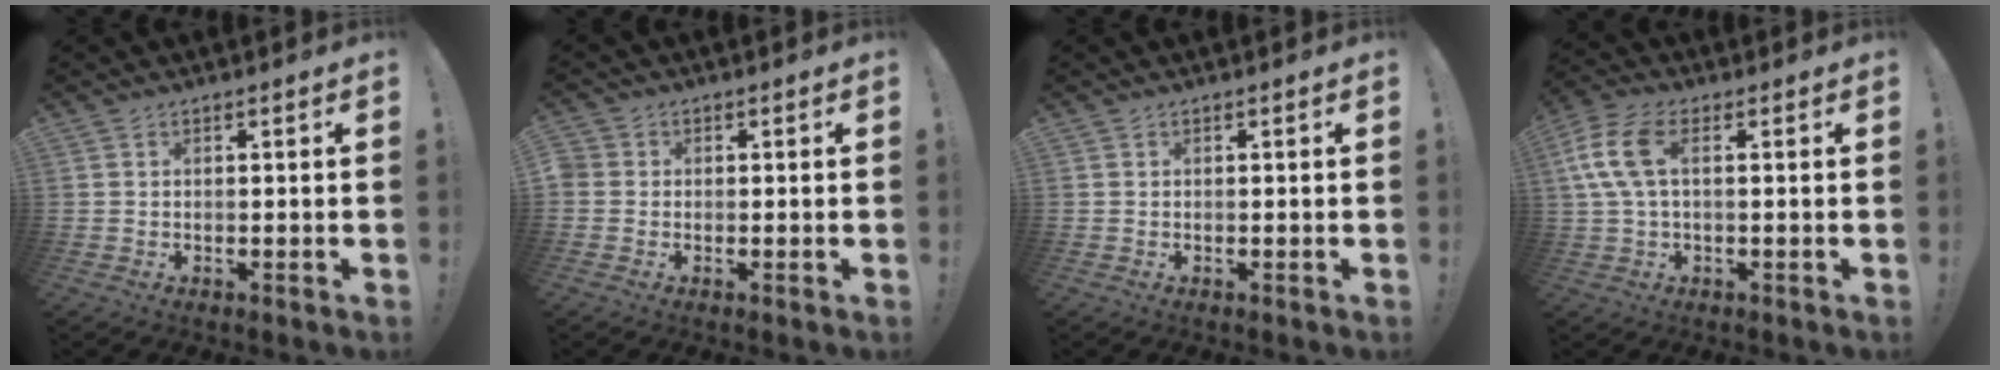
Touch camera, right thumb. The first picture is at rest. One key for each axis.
{"total": 1.6, "fx": -0.4, "fy": 1.3, "fz": 0.8, "tx": -0.023, "ty": 0.003, "tz": -0.007}
{"total": 0.0}
{"total": 10.4, "fx": 2.1, "fy": 5.1, "fz": 8.8, "tx": -0.186, "ty": 0.004, "tz": 0.043}